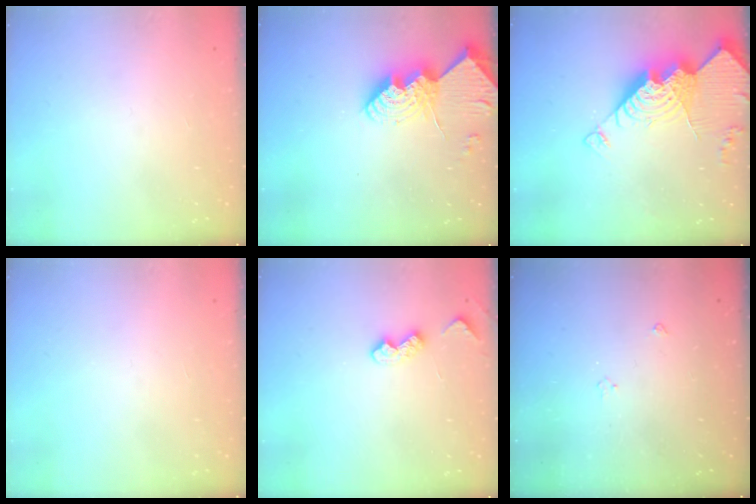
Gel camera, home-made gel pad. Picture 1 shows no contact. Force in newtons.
{"total": 14.0, "press": 14.0, "slide": 0.9}
{"total": 20.8, "press": 20.6, "slide": 2.1}
{"total": 0.0}
{"total": 5.4, "press": 5.3, "slide": 0.7}
{"total": 3.0, "press": 2.9, "slide": 0.5}